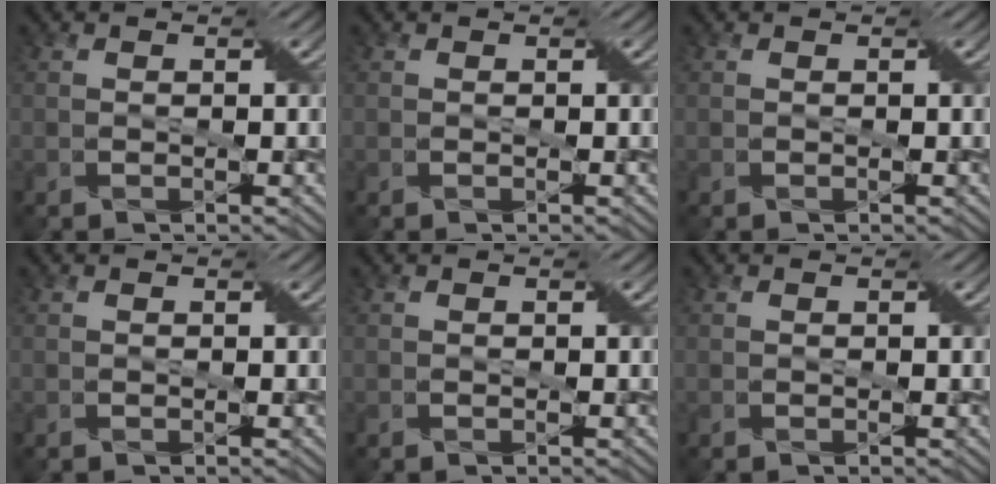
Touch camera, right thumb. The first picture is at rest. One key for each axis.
{"total": 0.0}
{"total": 0.0}
{"total": 0.0}
{"total": 0.0}
{"total": 0.0}